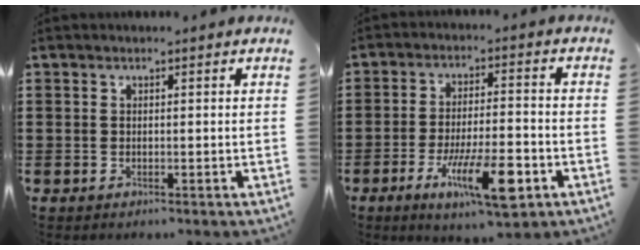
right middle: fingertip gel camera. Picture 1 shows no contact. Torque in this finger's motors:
{"motor_torque": [1.97, -0.17, 0.69, 0.21]}